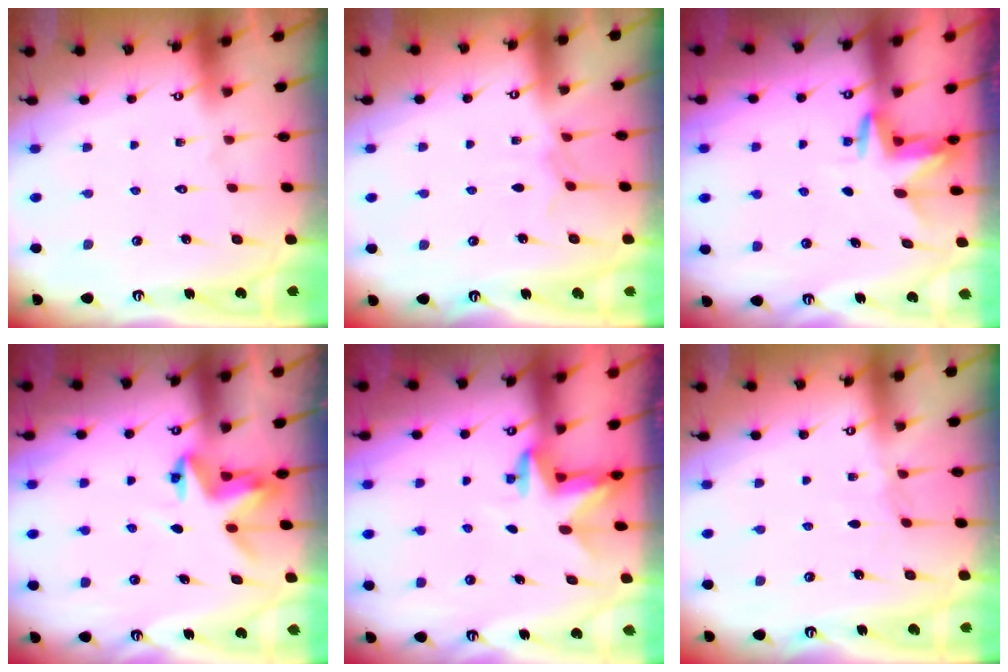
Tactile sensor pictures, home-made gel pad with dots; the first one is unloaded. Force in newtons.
{"total": 3.3, "press": 3.3, "slide": 0.5}
{"total": 4.1, "press": 4.1, "slide": 0.3}
{"total": 5.9, "press": 5.8, "slide": 0.4}
{"total": 2.9, "press": 2.9, "slide": 0.7}
{"total": 2.8, "press": 2.8, "slide": 0.4}